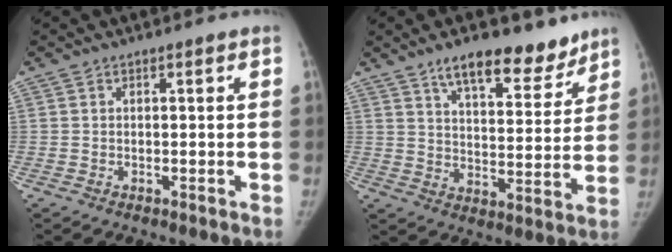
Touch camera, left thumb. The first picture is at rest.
{"total": 14.0, "force": [10.3, 5.7, 7.7], "torque": [-0.069, -0.062, 0.161]}